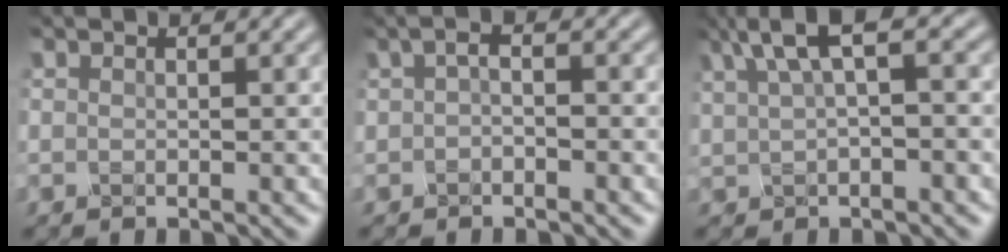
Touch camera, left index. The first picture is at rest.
{"total": 1.3, "force": [-0.4, 0.7, 1.1], "torque": [-0.023, 0.010, -0.010]}
{"total": 4.5, "force": [1.8, 1.5, 3.8], "torque": [-0.084, 0.016, 0.036]}